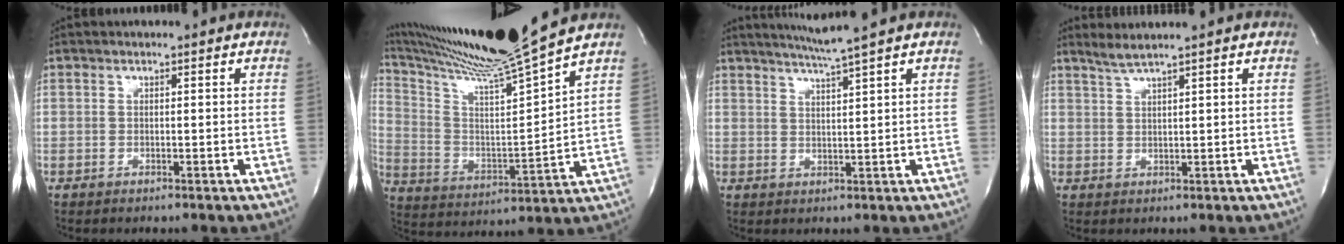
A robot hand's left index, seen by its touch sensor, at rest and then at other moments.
{"total": 19.1, "force": [16.3, -2.6, 9.5], "torque": [-0.180, -0.043, 0.273]}
{"total": 5.2, "force": [4.3, -2.0, 2.3], "torque": [-0.043, -0.009, 0.079]}
{"total": 3.3, "force": [2.7, -1.1, 1.5], "torque": [-0.035, -0.001, 0.058]}